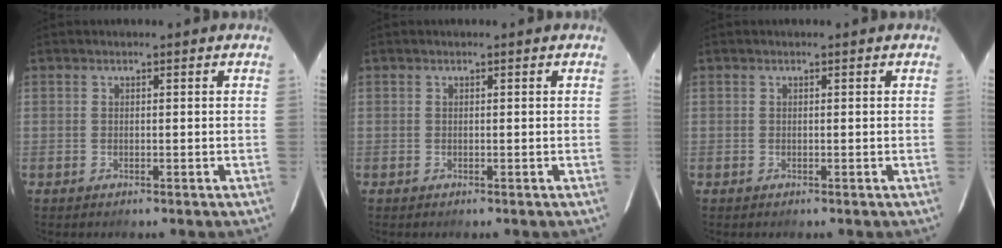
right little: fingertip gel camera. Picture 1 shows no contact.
{"total": 0.0}
{"total": 0.0}